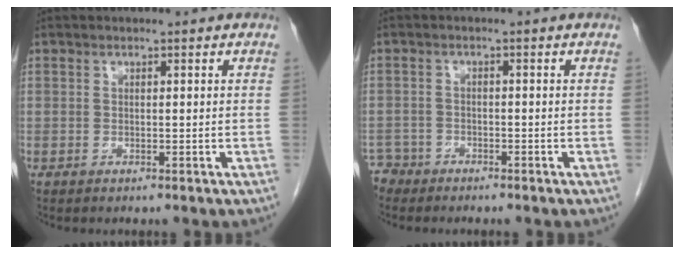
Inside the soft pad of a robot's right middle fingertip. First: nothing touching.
{"total": 2.8, "force": [-2.5, 1.1, -0.6], "torque": [0.008, 0.001, -0.050]}